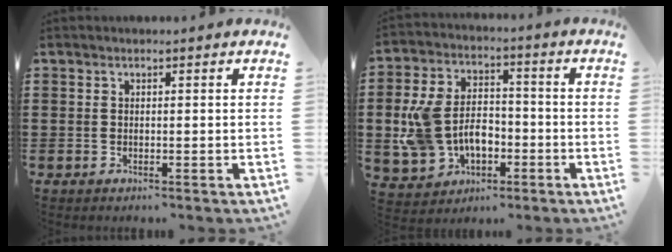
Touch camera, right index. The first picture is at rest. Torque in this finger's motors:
{"motor_torque": [1.32, -0.81, 0.49, 0.21]}